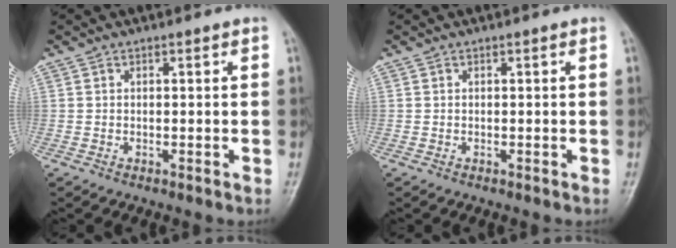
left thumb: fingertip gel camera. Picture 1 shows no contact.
{"total": 0.0}